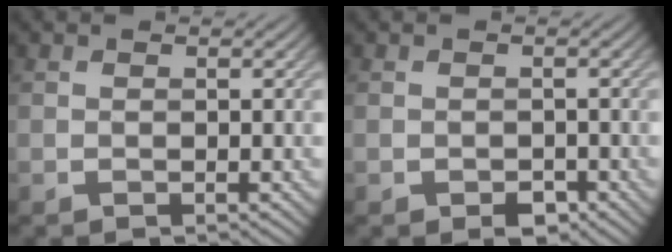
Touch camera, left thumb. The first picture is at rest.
{"total": 2.0, "force": [-1.1, 1.3, 1.0], "torque": [-0.016, -0.008, -0.018]}